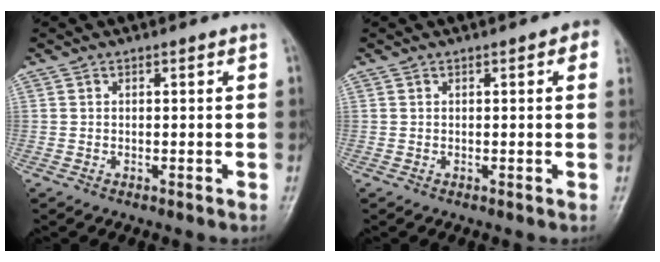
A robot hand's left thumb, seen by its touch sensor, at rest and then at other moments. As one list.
[{"total": 2.8, "force": [1.0, 0.9, 2.4], "torque": [-0.021, 0.003, 0.005]}]